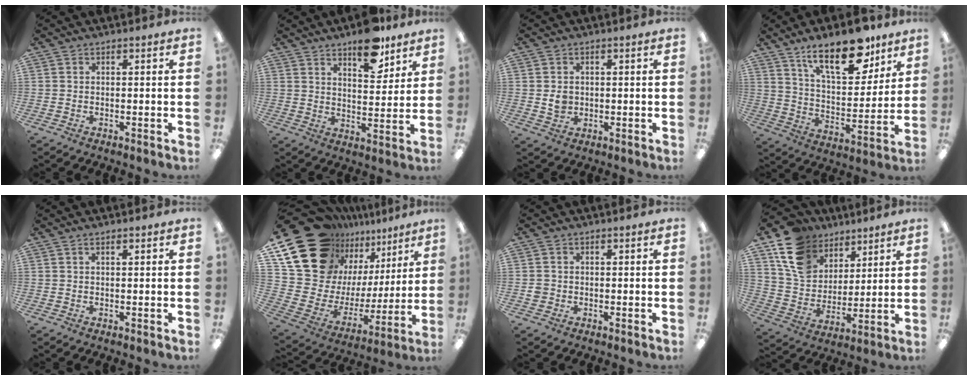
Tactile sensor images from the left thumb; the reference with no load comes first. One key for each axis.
{"total": 11.0, "fx": 8.4, "fy": 4.4, "fz": 5.7, "tx": -0.062, "ty": -0.052, "tz": 0.141}
{"total": 3.3, "fx": 0.2, "fy": 2.9, "fz": 1.7, "tx": -0.017, "ty": -0.001, "tz": 0.002}
{"total": 18.8, "fx": 12.4, "fy": 7.9, "fz": 11.7, "tx": -0.177, "ty": -0.063, "tz": 0.207}
{"total": 0.9, "fx": 0.7, "fy": 0.2, "fz": 0.5, "tx": -0.012, "ty": 0.001, "tz": 0.013}
{"total": 23.4, "fx": 15.9, "fy": 14.4, "fz": 9.4, "tx": -0.174, "ty": -0.101, "tz": 0.318}
{"total": 1.8, "fx": -0.2, "fy": 1.7, "fz": 0.4, "tx": -0.007, "ty": 0.006, "tz": -0.006}
{"total": 15.9, "fx": 9.5, "fy": 11.3, "fz": 5.9, "tx": -0.122, "ty": -0.045, "tz": 0.187}